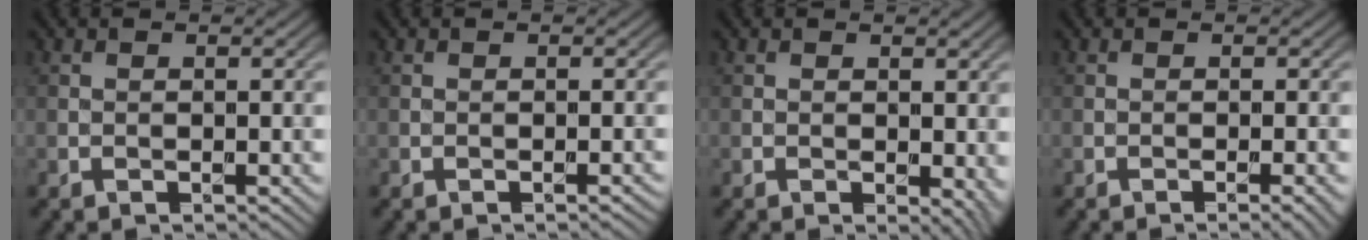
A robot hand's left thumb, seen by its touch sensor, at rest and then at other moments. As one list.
[{"total": 0.5, "force": [-0.3, 0.0, 0.4], "torque": [-0.004, 0.001, -0.007]}, {"total": 2.7, "force": [-0.2, 1.5, 2.2], "torque": [-0.024, -0.007, 0.000]}, {"total": 1.9, "force": [-0.8, 0.3, 1.7], "torque": [-0.021, 0.002, -0.016]}]